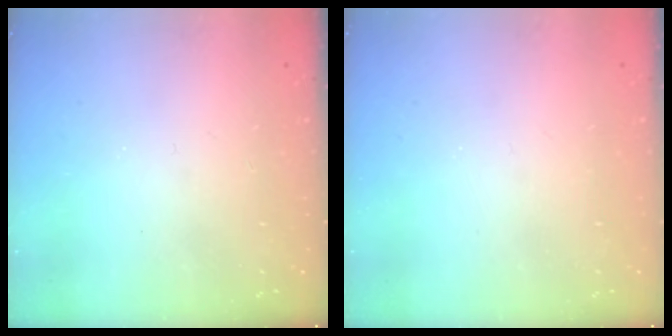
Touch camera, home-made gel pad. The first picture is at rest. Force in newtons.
{"total": 0.0}